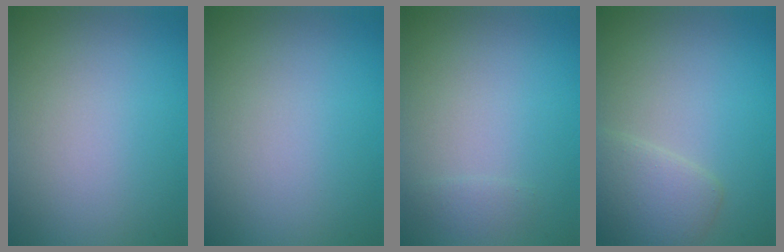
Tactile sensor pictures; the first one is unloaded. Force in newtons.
{"total": 0.0}
{"total": 0.6, "press": 0.6, "slide": 0.0}
{"total": 2.7, "press": 2.7, "slide": 0.1}